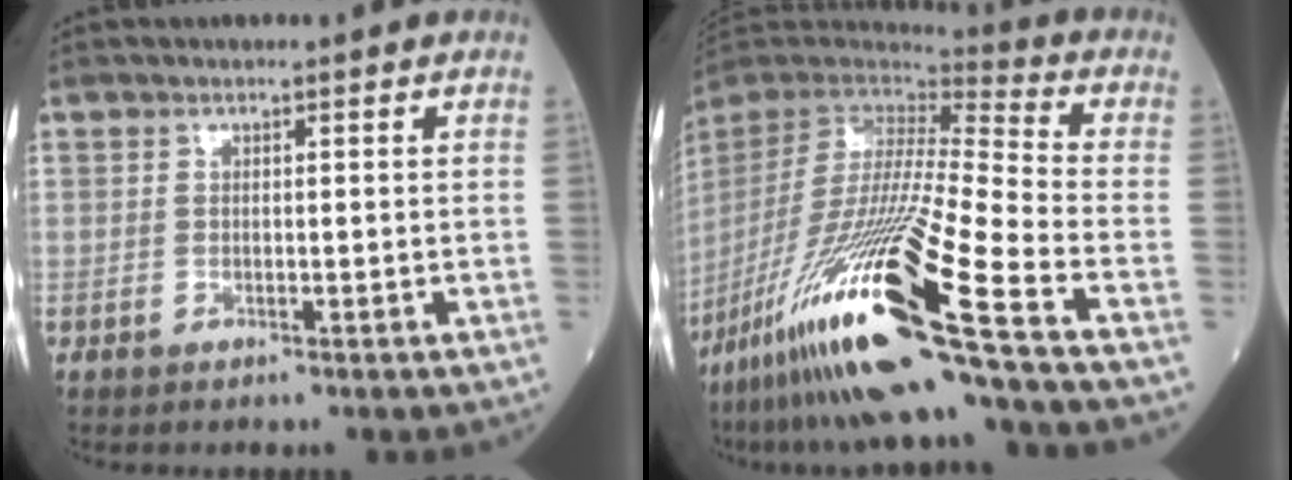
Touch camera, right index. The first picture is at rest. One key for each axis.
{"total": 28.6, "fx": -16.7, "fy": -0.6, "fz": 23.2, "tx": -0.465, "ty": -0.066, "tz": -0.313}